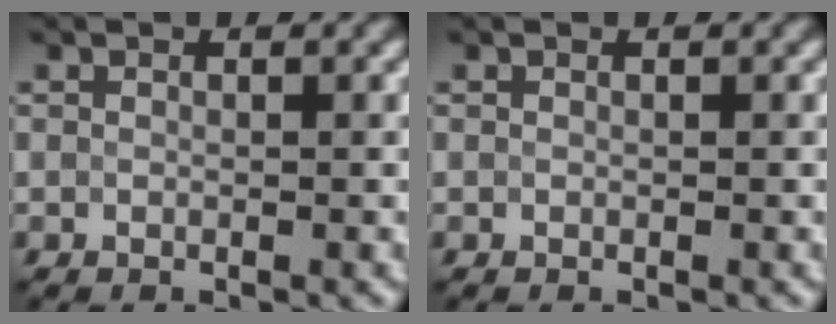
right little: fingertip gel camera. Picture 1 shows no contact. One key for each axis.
{"total": 0.0}